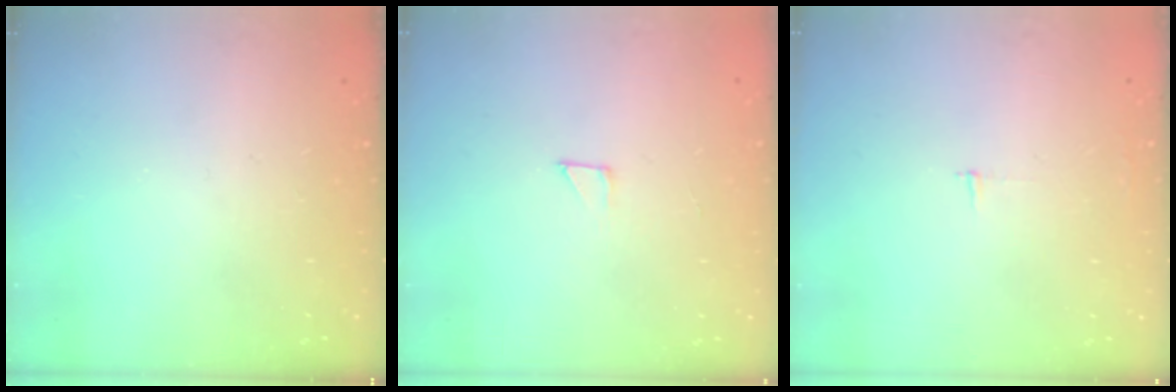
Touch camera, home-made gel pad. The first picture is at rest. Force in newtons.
{"total": 1.9, "press": 1.9, "slide": 0.1}
{"total": 2.3, "press": 2.3, "slide": 0.2}